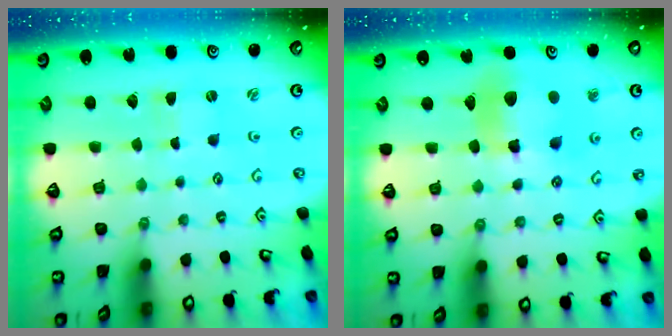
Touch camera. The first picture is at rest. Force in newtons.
{"total": 12.1, "press": 12.0, "slide": 1.6}